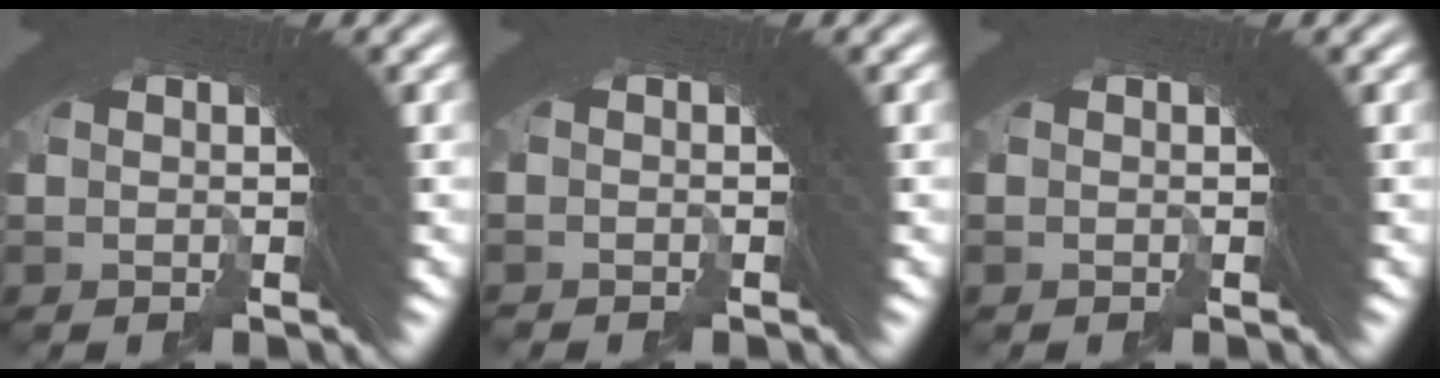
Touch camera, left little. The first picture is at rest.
{"total": 0.7, "force": [-0.7, -0.2, -0.2], "torque": [0.011, 0.000, -0.012]}
{"total": 0.0}